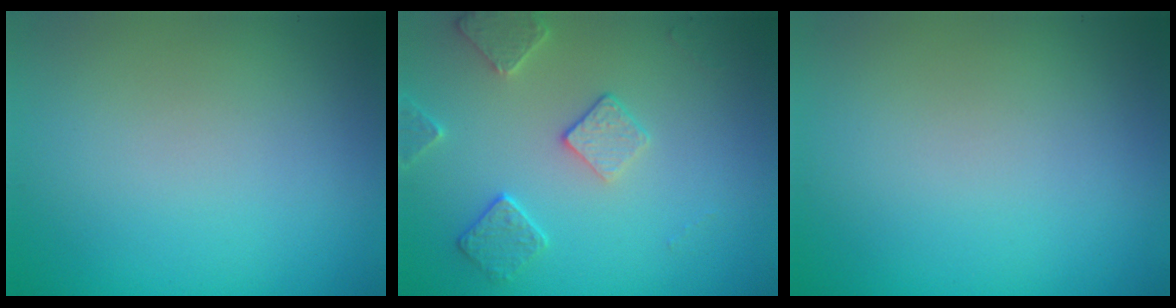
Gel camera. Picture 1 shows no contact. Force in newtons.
{"total": 2.9, "press": 2.8, "slide": 0.9}
{"total": 0.0}